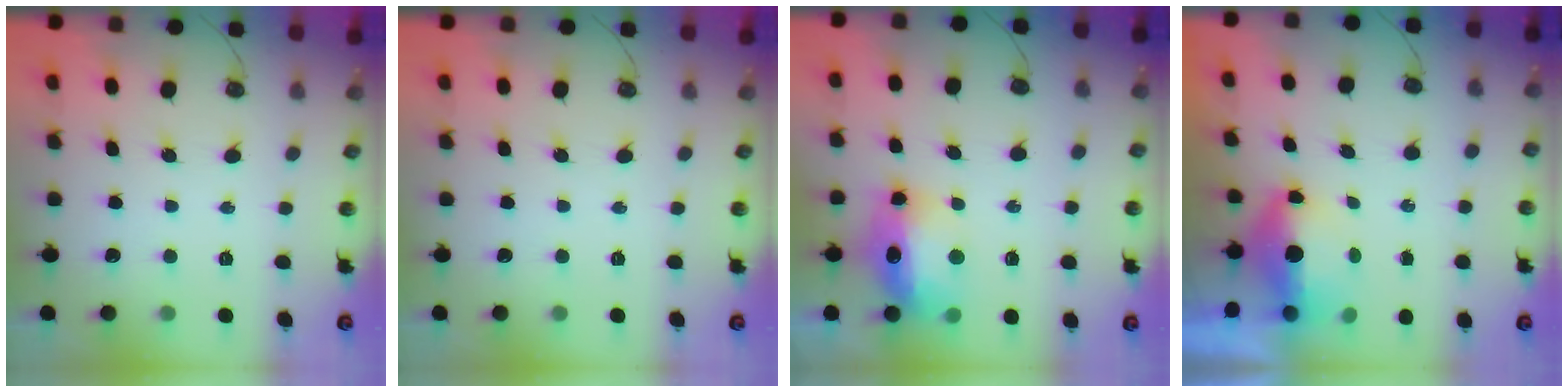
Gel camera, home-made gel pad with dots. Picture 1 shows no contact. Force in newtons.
{"total": 0.0}
{"total": 13.9, "press": 13.6, "slide": 2.6}
{"total": 14.6, "press": 8.2, "slide": 12.0}